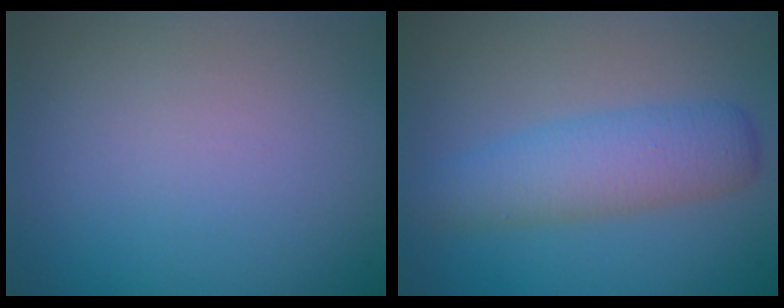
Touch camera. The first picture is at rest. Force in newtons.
{"total": 4.2, "press": 4.2, "slide": 0.1}